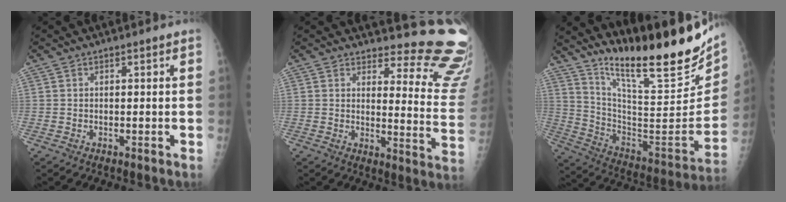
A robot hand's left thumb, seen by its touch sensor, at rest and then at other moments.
{"total": 16.3, "force": [15.7, 3.1, 3.1], "torque": [0.007, -0.183, 0.153]}
{"total": 28.9, "force": [20.5, 6.3, 19.3], "torque": [-0.269, -0.105, 0.321]}